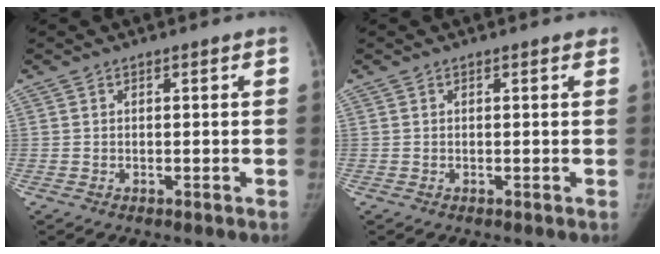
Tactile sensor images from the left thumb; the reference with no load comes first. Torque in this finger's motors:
{"motor_torque": [1.59, 1.34, 0.63, -0.18, 0.08]}